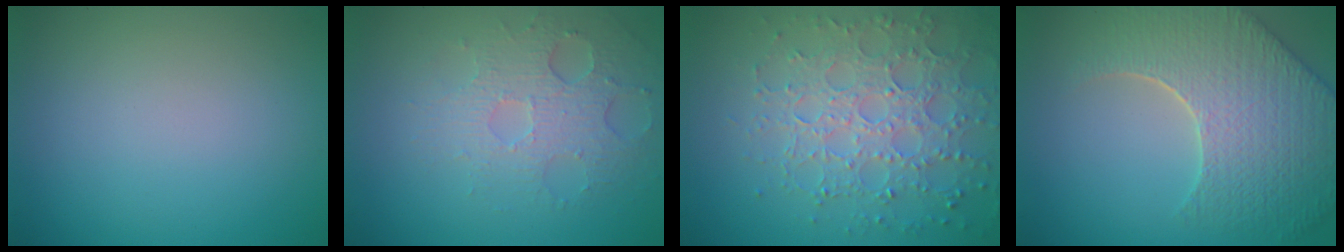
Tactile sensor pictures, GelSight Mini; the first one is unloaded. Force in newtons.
{"total": 3.5, "press": 3.2, "slide": 1.4}
{"total": 6.1, "press": 5.0, "slide": 3.6}
{"total": 8.9, "press": 6.4, "slide": 6.3}